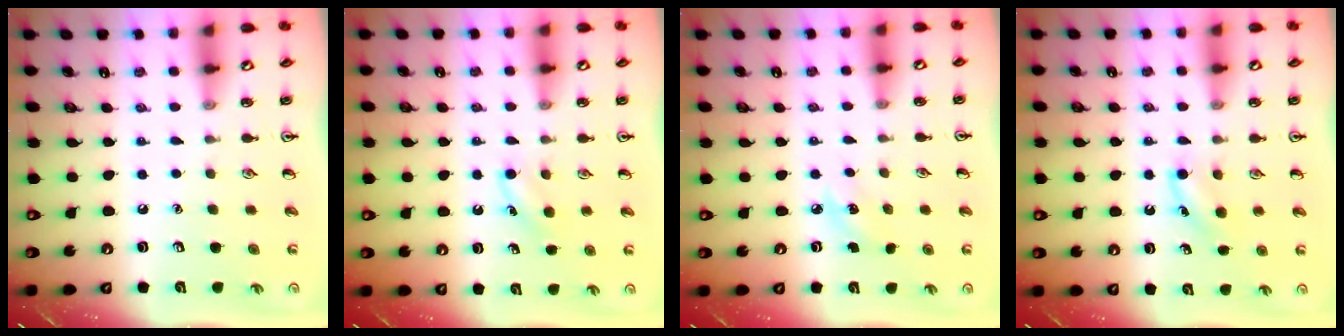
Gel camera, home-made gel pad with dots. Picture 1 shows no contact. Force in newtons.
{"total": 4.1, "press": 3.9, "slide": 1.3}
{"total": 4.8, "press": 4.6, "slide": 1.5}
{"total": 4.5, "press": 4.3, "slide": 1.6}